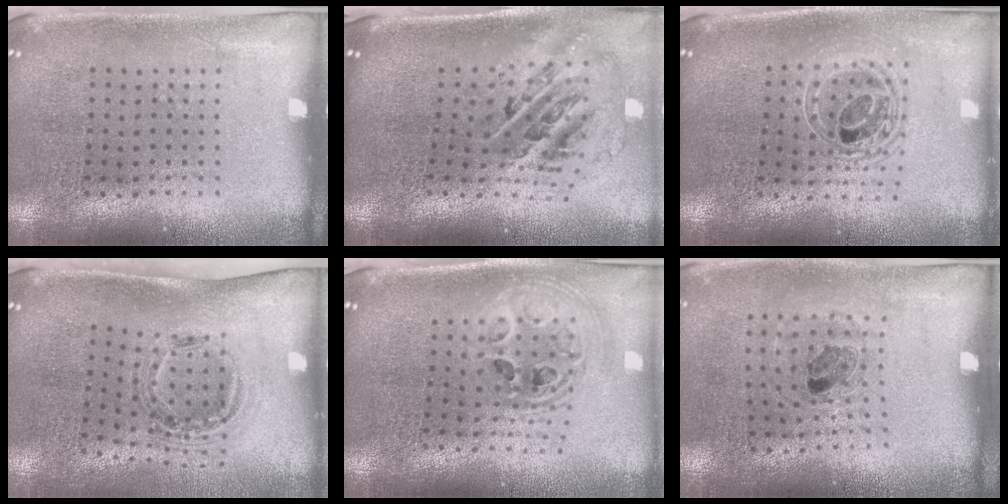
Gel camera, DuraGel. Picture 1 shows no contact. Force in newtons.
{"total": 2.8, "press": 1.9, "slide": 2.0}
{"total": 1.8, "press": 1.5, "slide": 1.0}
{"total": 1.2, "press": 1.0, "slide": 0.5}
{"total": 2.4, "press": 1.8, "slide": 1.5}
{"total": 1.0, "press": 0.9, "slide": 0.6}